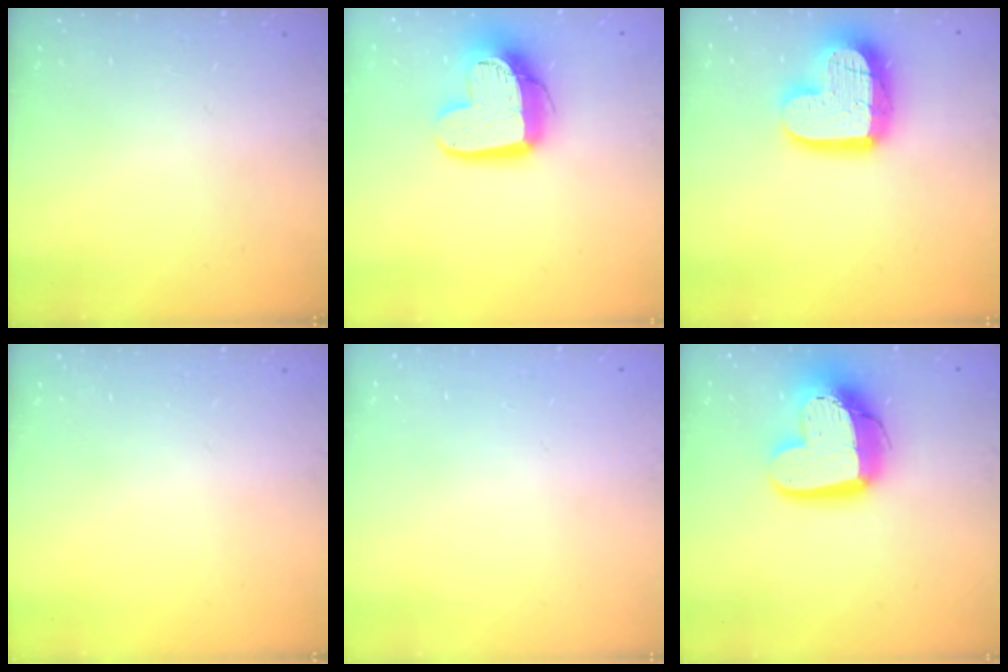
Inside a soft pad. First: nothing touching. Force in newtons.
{"total": 16.9, "press": 16.9, "slide": 1.4}
{"total": 16.9, "press": 16.9, "slide": 1.4}
{"total": 0.0}
{"total": 0.0}
{"total": 17.3, "press": 17.3, "slide": 1.6}